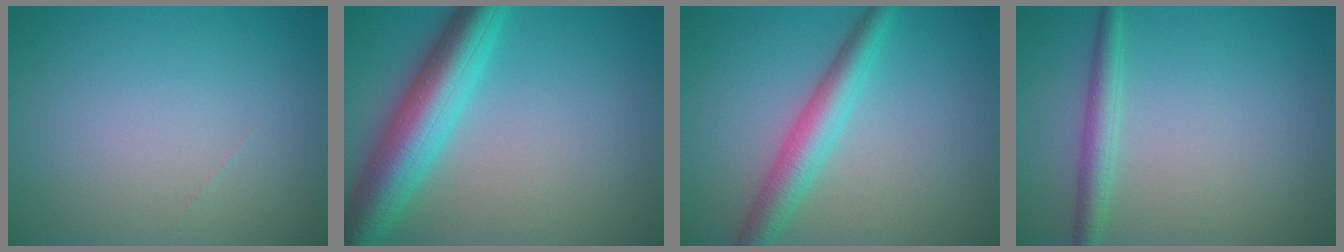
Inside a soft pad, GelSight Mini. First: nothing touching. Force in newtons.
{"total": 7.7, "press": 7.7, "slide": 0.3}
{"total": 4.1, "press": 4.1, "slide": 0.1}
{"total": 2.3, "press": 2.3, "slide": 0.1}